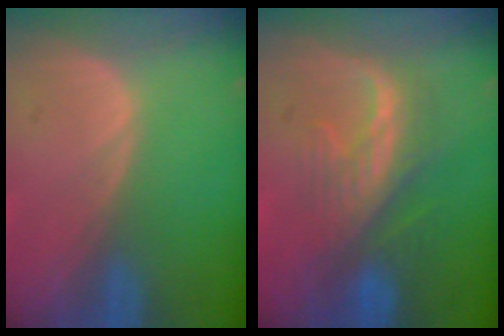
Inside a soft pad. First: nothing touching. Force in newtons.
{"total": 8.0, "press": 7.4, "slide": 3.1}